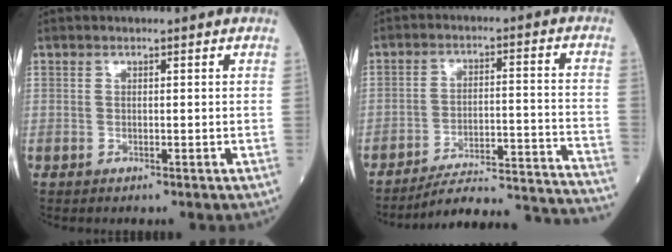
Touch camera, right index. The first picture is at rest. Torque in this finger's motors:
{"motor_torque": [-0.43, -0.43, -0.03, -0.01]}